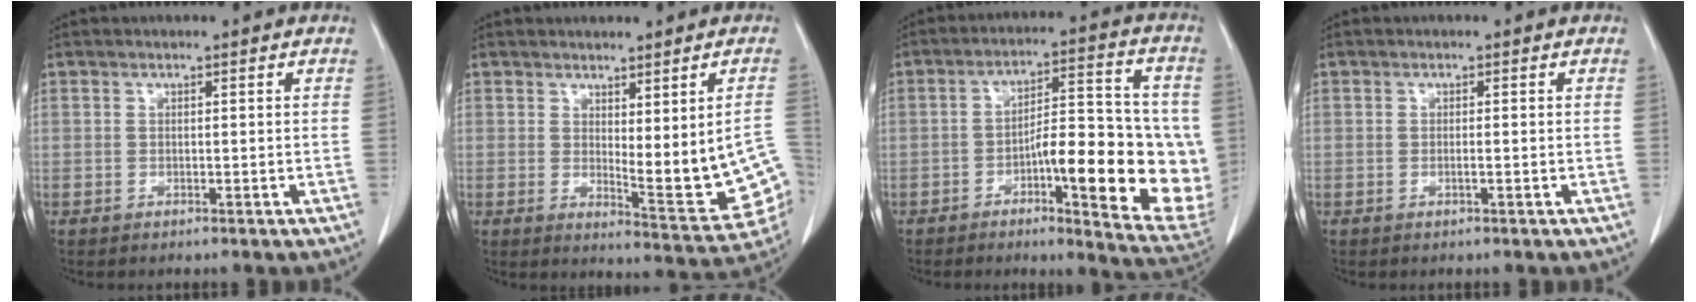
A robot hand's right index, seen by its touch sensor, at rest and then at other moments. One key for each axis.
{"total": 11.3, "fx": -0.5, "fy": 2.6, "fz": 10.9, "tx": -0.124, "ty": -0.015, "tz": 0.001}
{"total": 18.3, "fx": -3.6, "fy": 4.1, "fz": 17.5, "tx": -0.194, "ty": 0.017, "tz": -0.041}
{"total": 0.8, "fx": -0.3, "fy": -0.1, "fz": 0.7, "tx": -0.016, "ty": 0.000, "tz": -0.004}